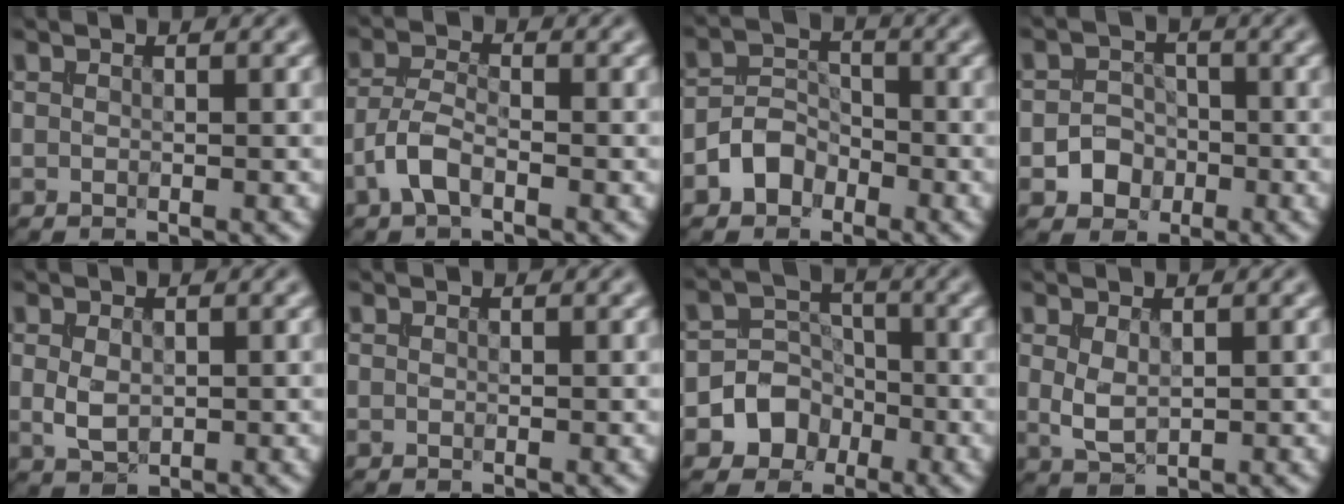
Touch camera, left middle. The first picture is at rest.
{"total": 2.8, "force": [-1.5, 1.2, 2.0], "torque": [-0.043, 0.005, -0.040]}
{"total": 3.0, "force": [-1.7, 2.2, 1.0], "torque": [-0.010, 0.009, -0.037]}
{"total": 2.7, "force": [-0.9, 2.3, 0.9], "torque": [-0.004, 0.004, -0.018]}
{"total": 2.1, "force": [0.2, 1.4, 1.5], "torque": [-0.031, -0.002, 0.006]}
{"total": 0.0}
{"total": 4.8, "force": [-2.0, 4.2, 1.0], "torque": [0.015, 0.006, -0.058]}
{"total": 2.2, "force": [0.5, 1.3, 1.7], "torque": [-0.039, -0.002, 0.016]}